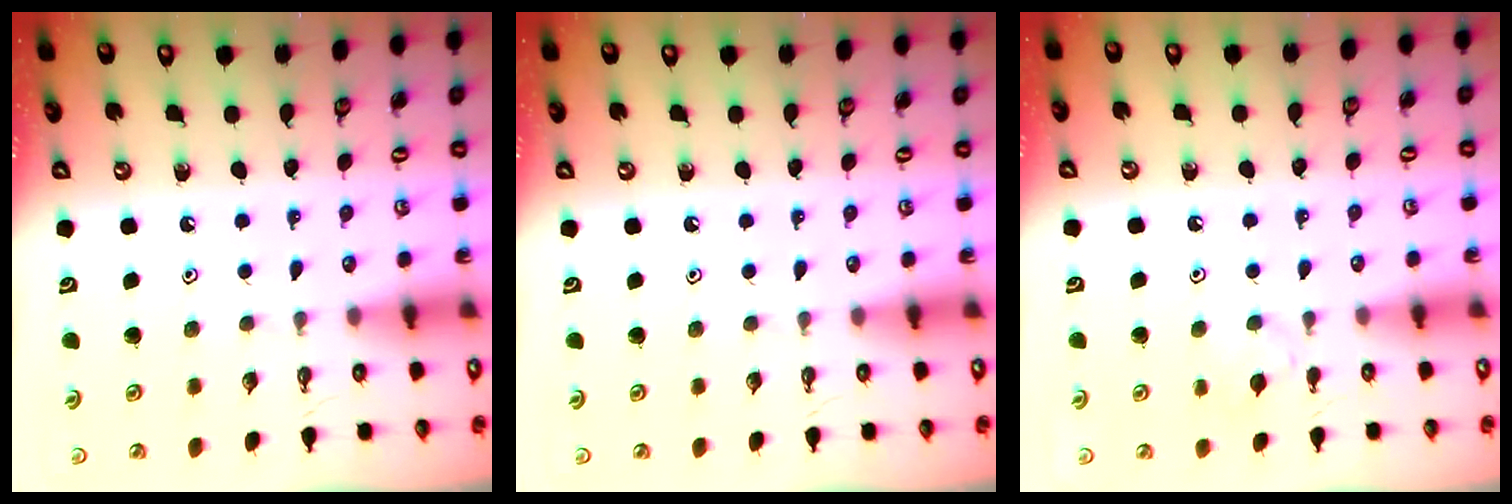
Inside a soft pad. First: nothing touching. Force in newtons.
{"total": 0.0}
{"total": 2.2, "press": 2.1, "slide": 0.6}